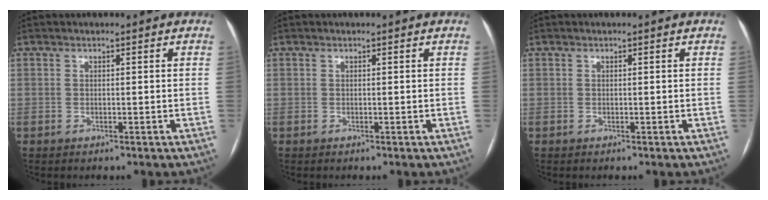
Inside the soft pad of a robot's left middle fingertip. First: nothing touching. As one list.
[{"total": 0.0}, {"total": 0.0}]